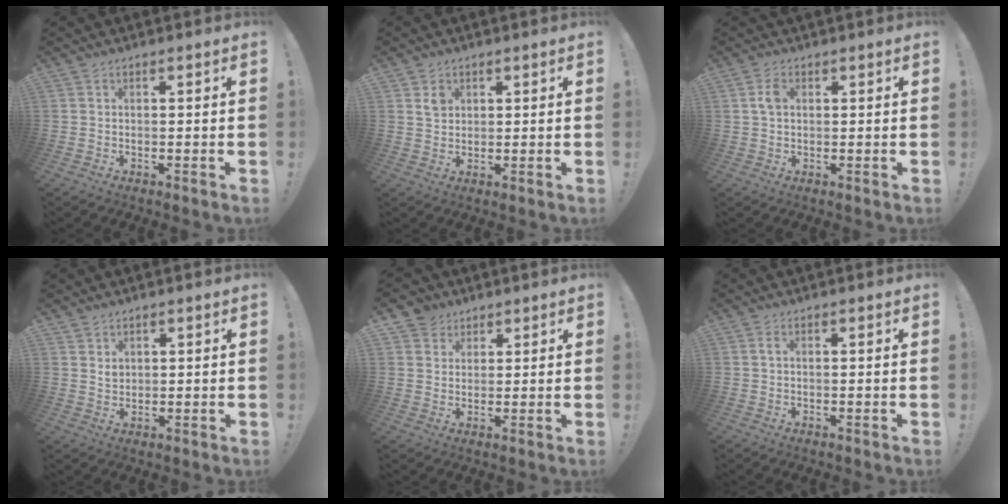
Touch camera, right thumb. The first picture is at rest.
{"total": 3.3, "force": [1.9, 2.6, 0.9], "torque": [-0.001, -0.009, 0.032]}
{"total": 3.3, "force": [1.2, 2.0, 2.3], "torque": [-0.033, -0.002, 0.019]}
{"total": 2.6, "force": [1.8, 1.8, 0.6], "torque": [0.007, -0.016, 0.029]}
{"total": 4.7, "force": [3.0, 3.6, 0.1], "torque": [0.006, -0.018, 0.056]}
{"total": 1.3, "force": [0.4, 0.2, 1.2], "torque": [-0.025, 0.001, 0.006]}